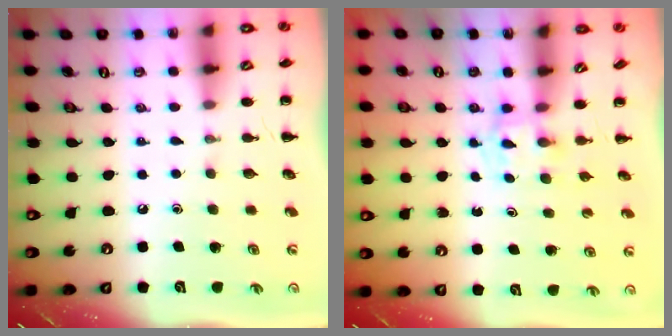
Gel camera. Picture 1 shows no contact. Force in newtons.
{"total": 2.4, "press": 2.2, "slide": 1.0}